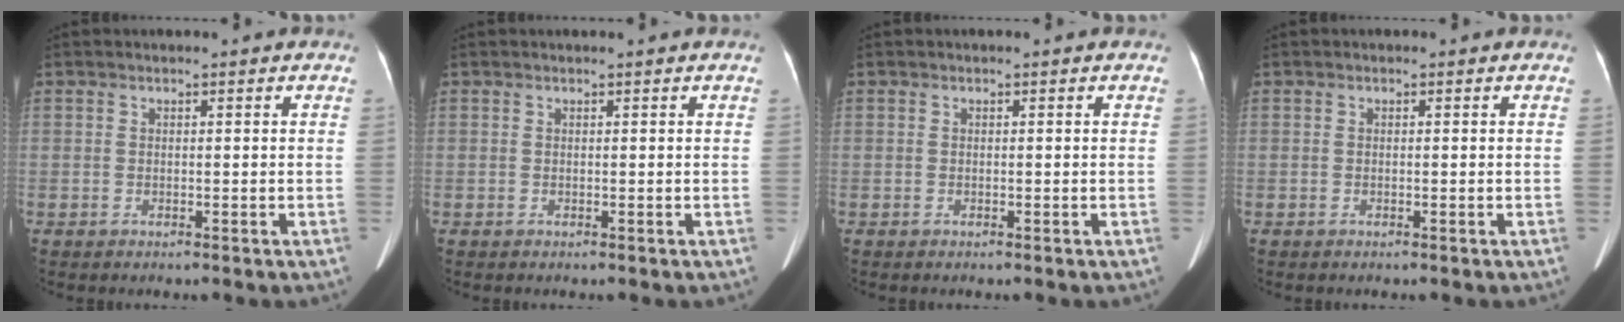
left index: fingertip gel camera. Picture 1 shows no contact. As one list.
[{"total": 0.6, "force": [0.5, -0.1, 0.3], "torque": [-0.006, 0.003, 0.013]}, {"total": 0.0}, {"total": 0.0}]